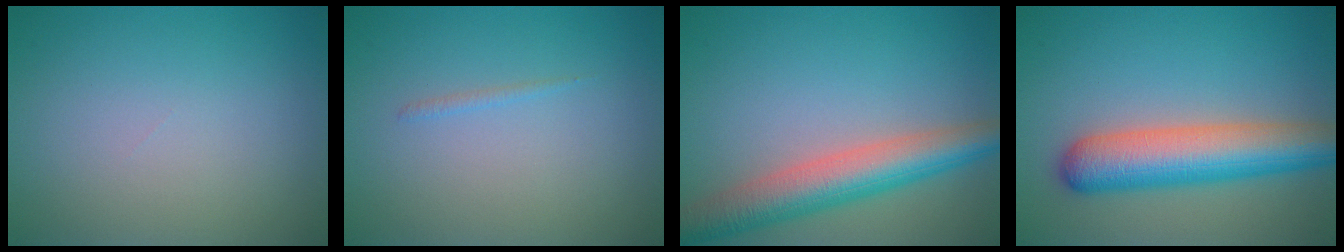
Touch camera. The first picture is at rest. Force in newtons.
{"total": 0.5, "press": 0.5, "slide": 0.1}
{"total": 6.6, "press": 6.6, "slide": 0.3}
{"total": 7.6, "press": 7.6, "slide": 0.3}